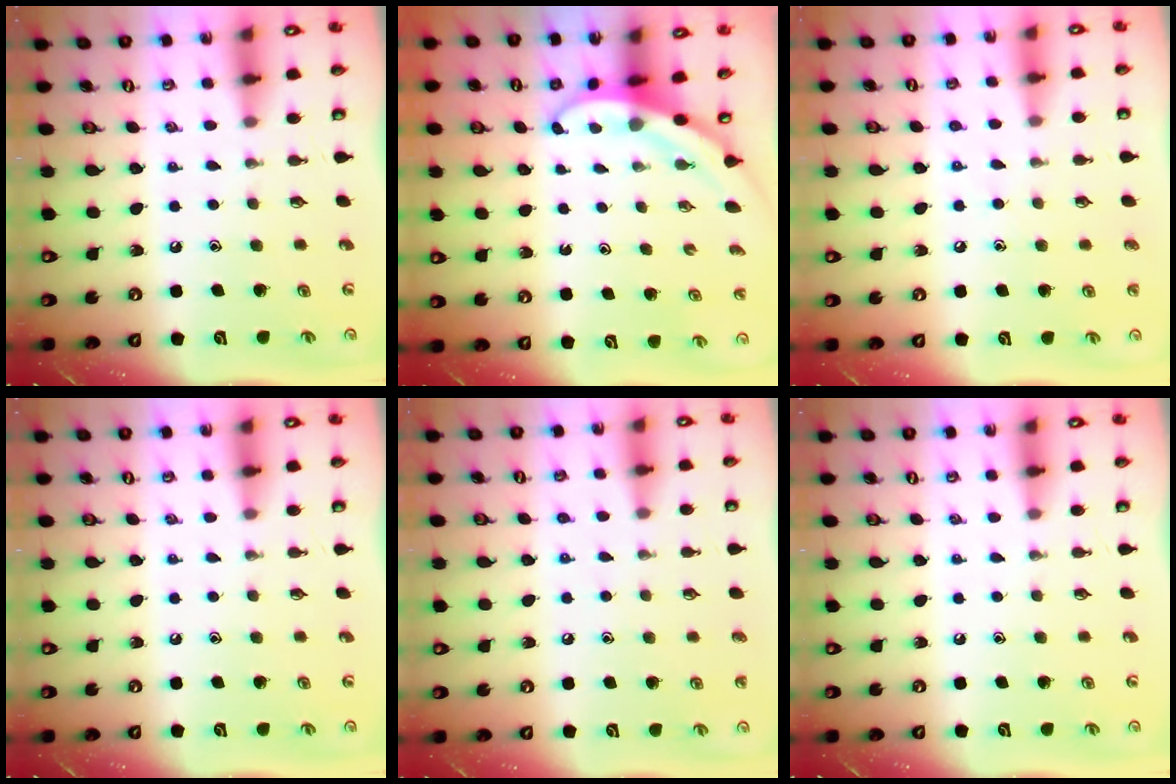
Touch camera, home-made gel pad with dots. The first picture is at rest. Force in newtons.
{"total": 3.2, "press": 3.2, "slide": 0.1}
{"total": 6.5, "press": 6.4, "slide": 0.8}
{"total": 0.0}
{"total": 5.4, "press": 5.4, "slide": 0.5}
{"total": 0.0}